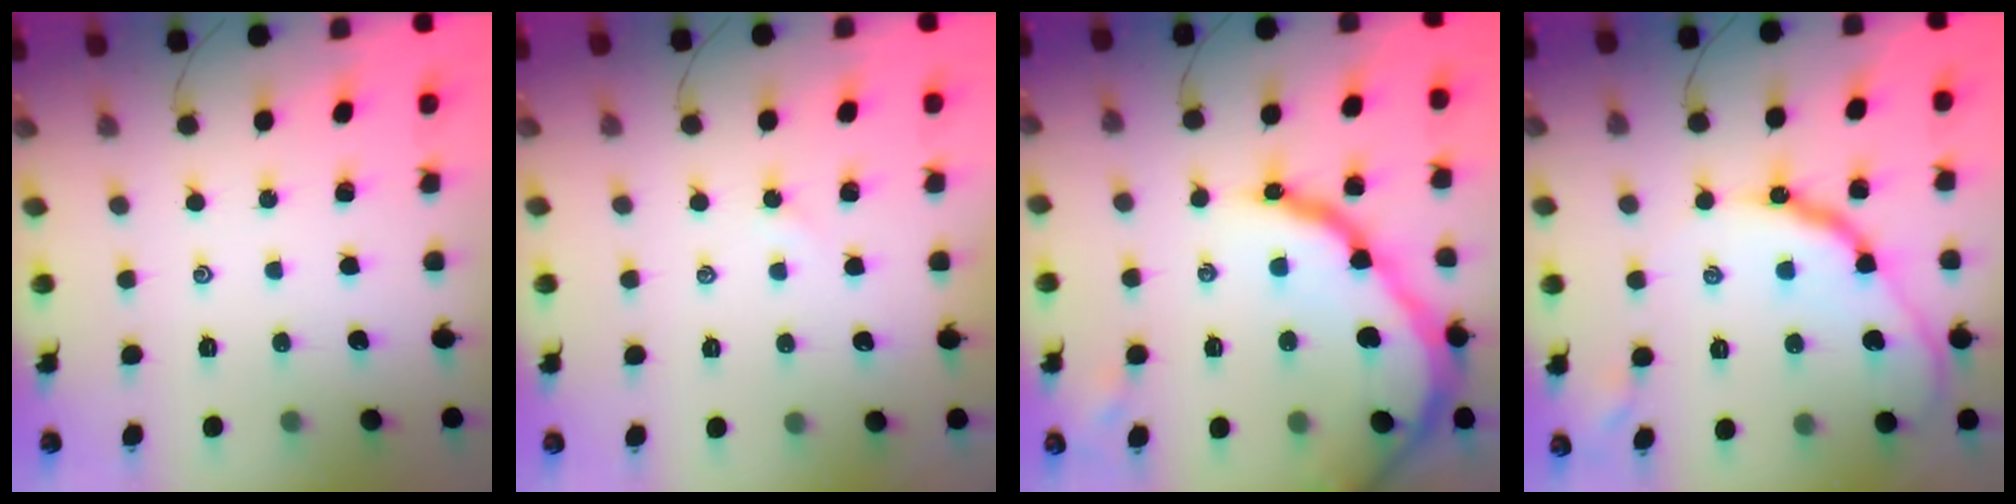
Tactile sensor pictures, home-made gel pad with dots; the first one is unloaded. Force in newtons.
{"total": 1.3, "press": 1.3, "slide": 0.3}
{"total": 25.4, "press": 25.3, "slide": 2.5}
{"total": 13.4, "press": 13.3, "slide": 0.5}